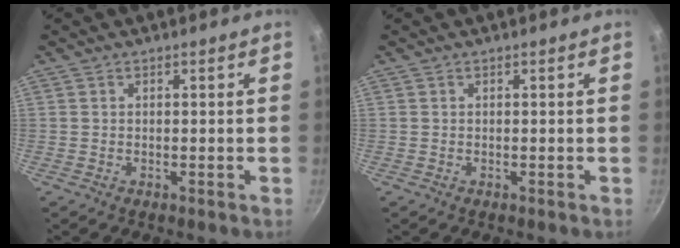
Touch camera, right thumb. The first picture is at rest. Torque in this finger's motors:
{"motor_torque": [-0.12, 0.10, 0.00, -0.02, 0.01]}